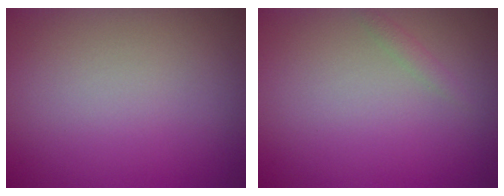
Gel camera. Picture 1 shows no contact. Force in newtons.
{"total": 0.7, "press": 0.7, "slide": 0.1}